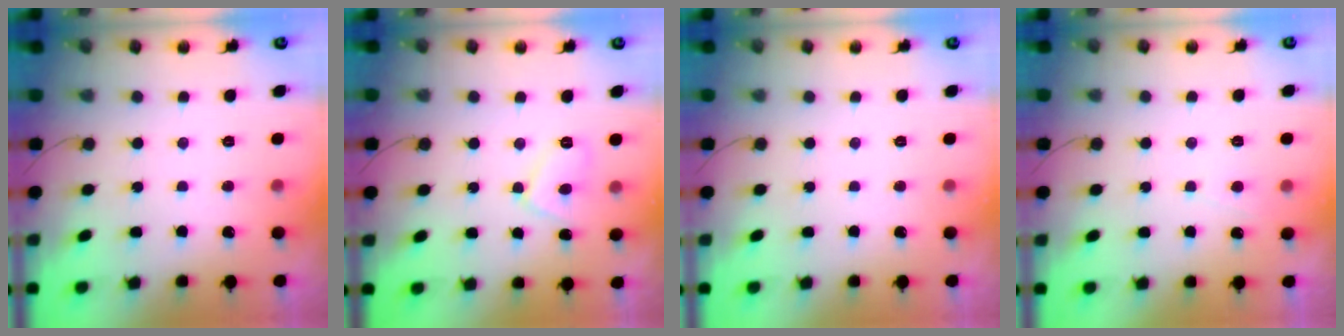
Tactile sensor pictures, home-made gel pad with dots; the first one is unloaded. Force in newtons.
{"total": 6.7, "press": 6.7, "slide": 0.5}
{"total": 0.0}
{"total": 2.3, "press": 2.3, "slide": 0.3}